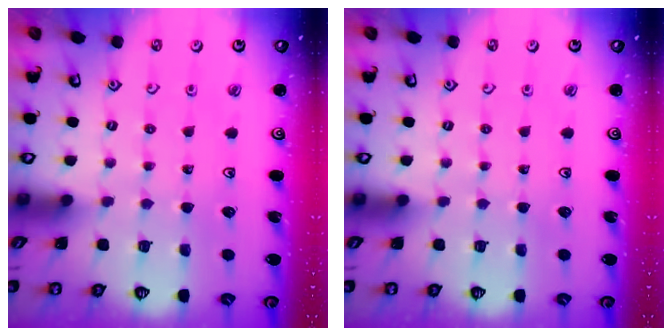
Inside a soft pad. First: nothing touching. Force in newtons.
{"total": 0.0}